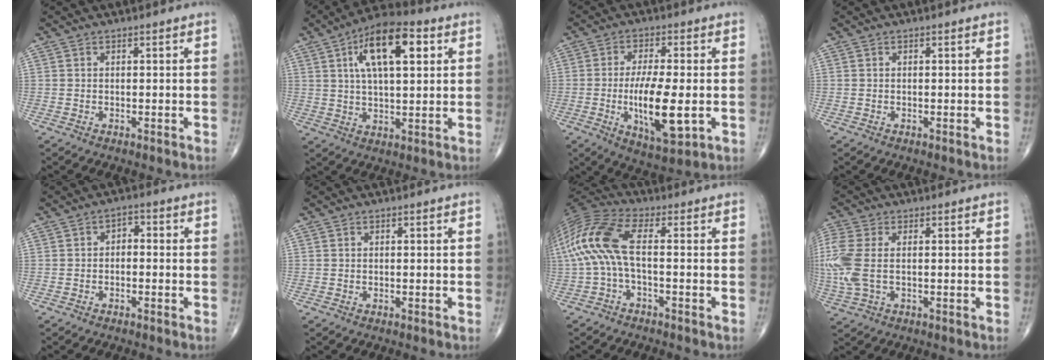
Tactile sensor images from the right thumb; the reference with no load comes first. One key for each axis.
{"total": 14.7, "fx": 5.0, "fy": 6.1, "fz": 12.4, "tx": -0.194, "ty": 0.005, "tz": 0.077}
{"total": 13.0, "fx": -2.1, "fy": 4.3, "fz": 12.0, "tx": -0.207, "ty": -0.011, "tz": -0.029}
{"total": 0.0}
{"total": 2.4, "fx": -0.5, "fy": 1.6, "fz": 1.7, "tx": -0.013, "ty": 0.017, "tz": -0.018}
{"total": 0.0}
{"total": 12.2, "fx": -0.6, "fy": 4.4, "fz": 11.4, "tx": -0.266, "ty": 0.039, "tz": -0.019}
{"total": 8.8, "fx": 0.1, "fy": 4.8, "fz": 7.4, "tx": -0.215, "ty": 0.004, "tz": 0.006}